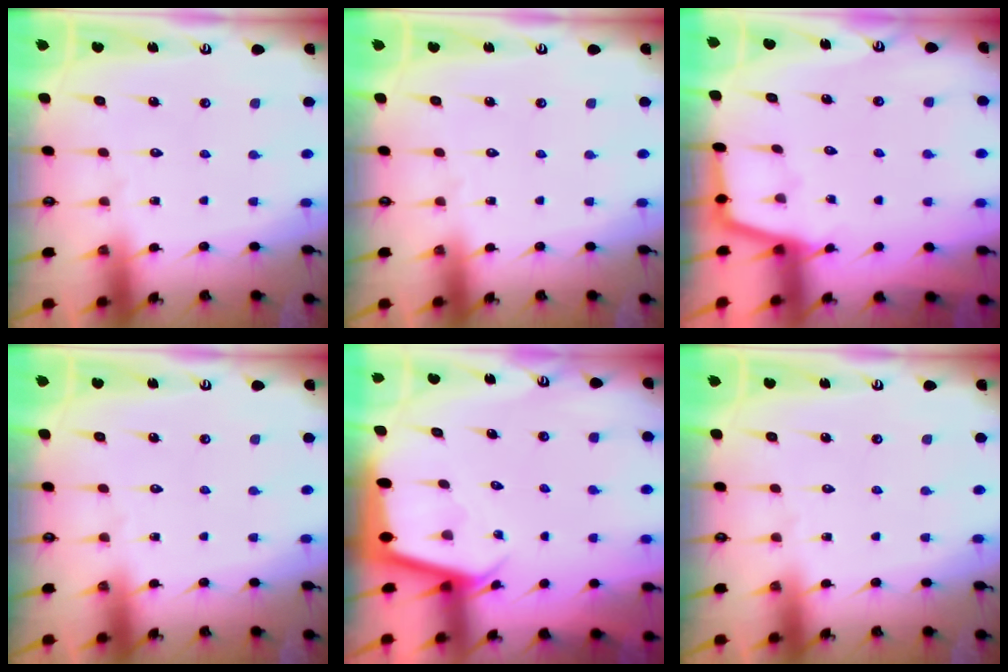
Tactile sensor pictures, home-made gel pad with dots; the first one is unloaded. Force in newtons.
{"total": 0.0}
{"total": 2.1, "press": 2.1, "slide": 0.4}
{"total": 0.0}
{"total": 2.3, "press": 2.3, "slide": 0.1}
{"total": 0.0}